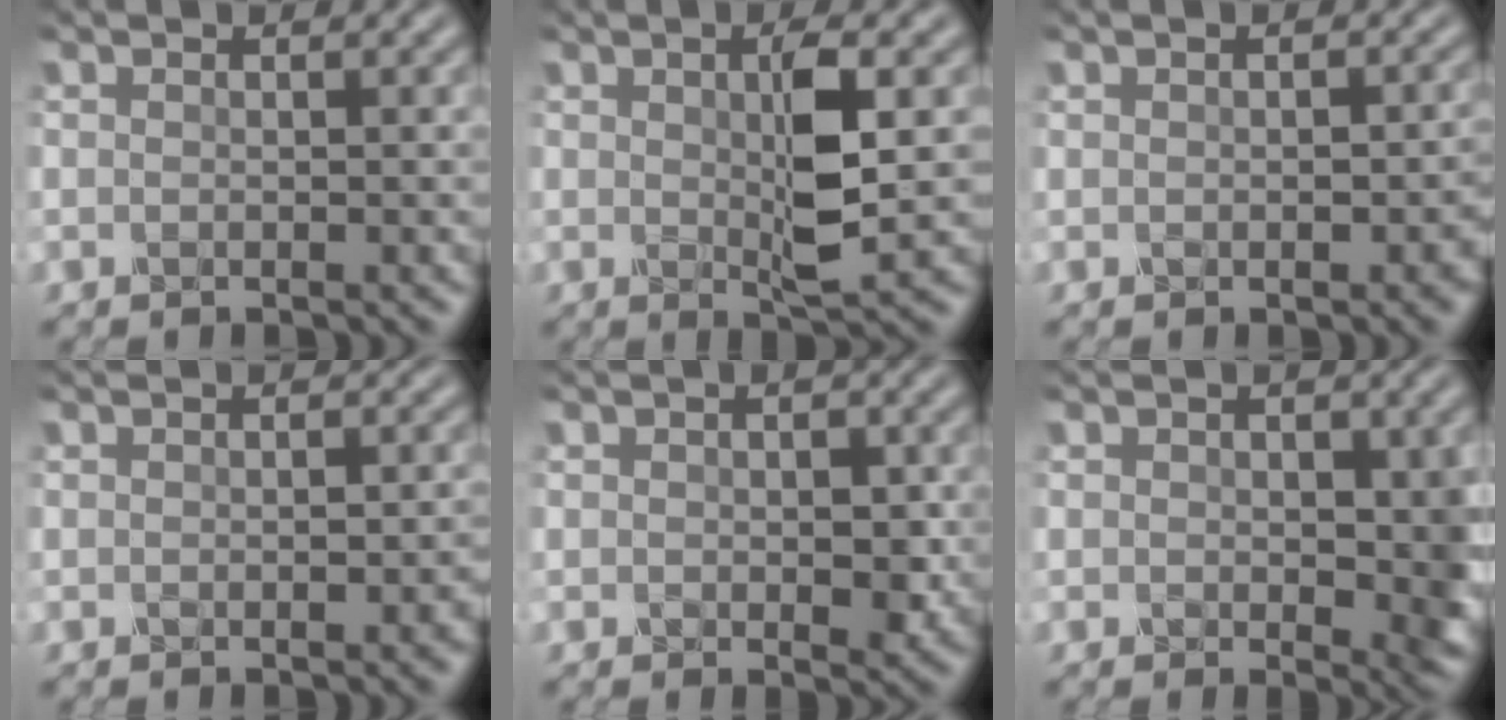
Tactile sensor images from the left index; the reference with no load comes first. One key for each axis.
{"total": 4.6, "fx": 0.5, "fy": 1.0, "fz": 4.4, "tx": -0.080, "ty": -0.003, "tz": 0.011}
{"total": 2.2, "fx": -0.2, "fy": 1.4, "fz": 1.7, "tx": -0.024, "ty": -0.006, "tz": -0.003}
{"total": 1.7, "fx": -0.2, "fy": 1.0, "fz": 1.4, "tx": -0.019, "ty": -0.003, "tz": -0.001}
{"total": 2.5, "fx": 0.1, "fy": 1.6, "fz": 1.9, "tx": -0.027, "ty": -0.005, "tz": 0.003}
{"total": 4.4, "fx": 0.4, "fy": 2.6, "fz": 3.5, "tx": -0.046, "ty": -0.009, "tz": 0.010}